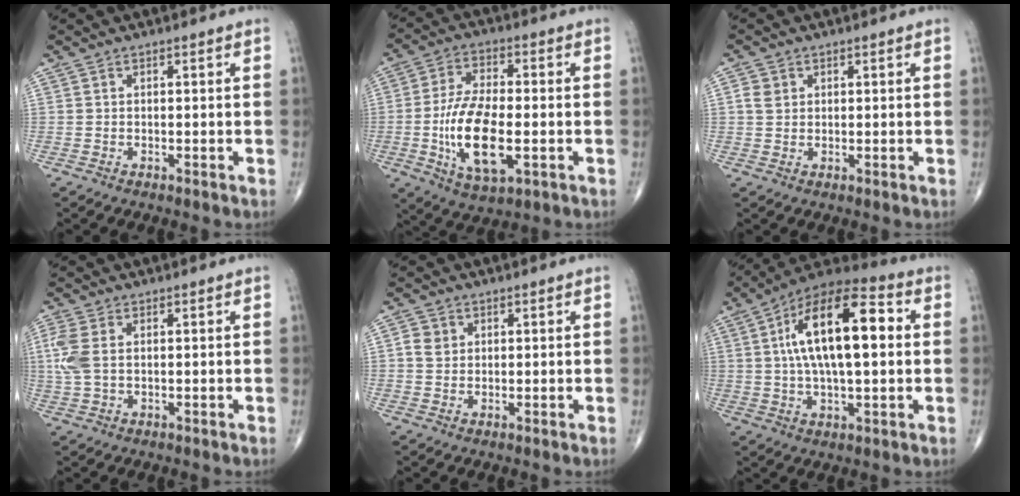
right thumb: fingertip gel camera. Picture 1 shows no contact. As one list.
[{"total": 14.6, "force": [-2.9, 6.4, 12.8], "torque": [-0.241, 0.003, -0.048]}, {"total": 2.5, "force": [0.8, 2.1, 1.1], "torque": [-0.016, 0.000, 0.015]}, {"total": 5.5, "force": [0.7, 3.3, 4.3], "torque": [-0.130, 0.008, 0.017]}, {"total": 2.8, "force": [0.7, 2.4, 1.2], "torque": [-0.013, 0.001, 0.012]}, {"total": 19.3, "force": [3.0, 7.9, 17.4], "torque": [-0.286, 0.027, 0.041]}]